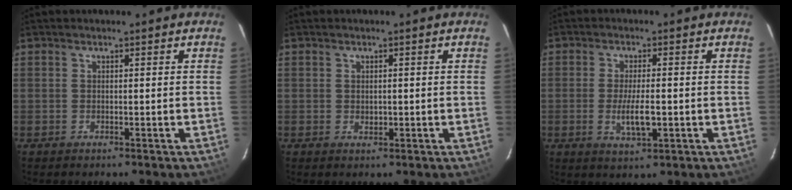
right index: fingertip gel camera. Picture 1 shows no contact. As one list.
[{"total": 1.3, "force": [0.0, 1.0, 0.9], "torque": [-0.013, 0.001, 0.003]}, {"total": 5.8, "force": [-1.2, 1.7, 5.4], "torque": [-0.105, -0.010, -0.019]}]